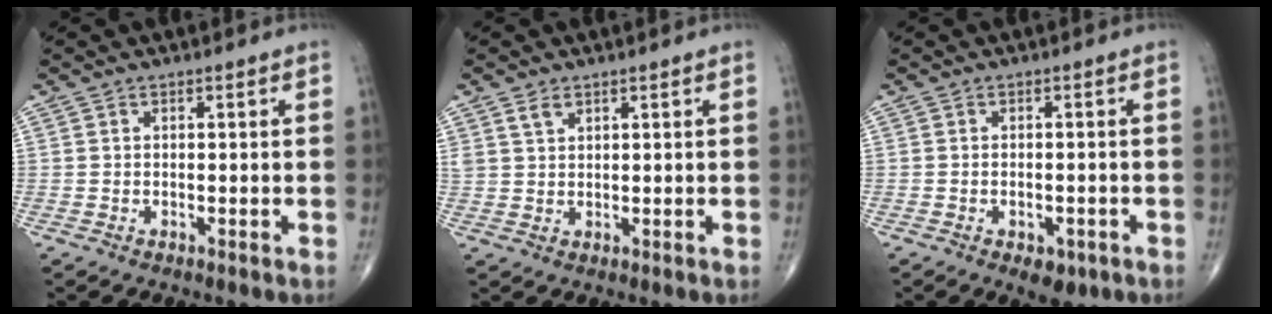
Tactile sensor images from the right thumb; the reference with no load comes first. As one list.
[{"total": 2.4, "force": [1.6, 1.4, 1.1], "torque": [-0.017, -0.006, 0.035]}, {"total": 4.4, "force": [-2.1, 2.4, 3.1], "torque": [-0.038, 0.009, -0.020]}]